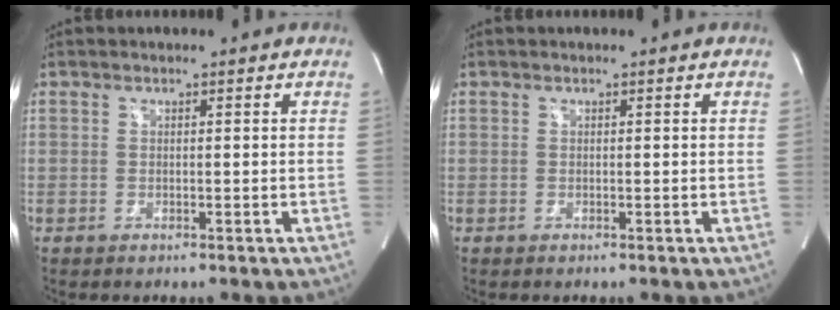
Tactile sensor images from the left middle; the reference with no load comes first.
{"total": 0.0}